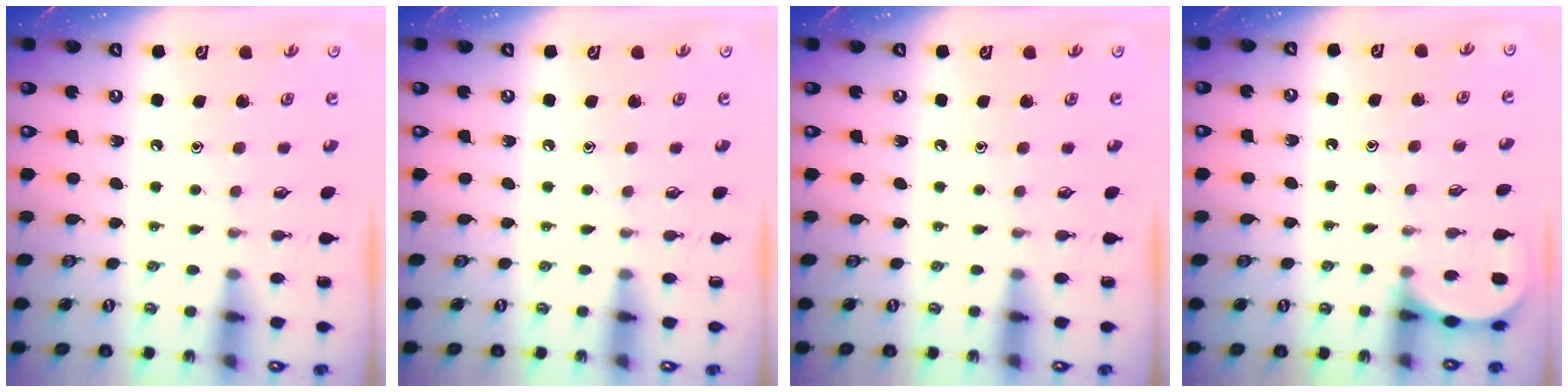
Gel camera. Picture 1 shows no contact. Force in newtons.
{"total": 0.0}
{"total": 0.0}
{"total": 3.9, "press": 3.9, "slide": 0.5}